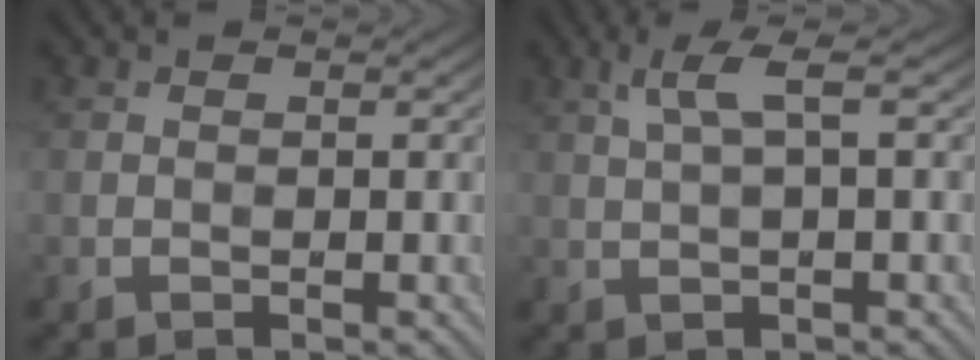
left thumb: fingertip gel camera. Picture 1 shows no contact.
{"total": 3.3, "force": [1.2, 0.5, 3.0], "torque": [-0.068, 0.011, 0.024]}